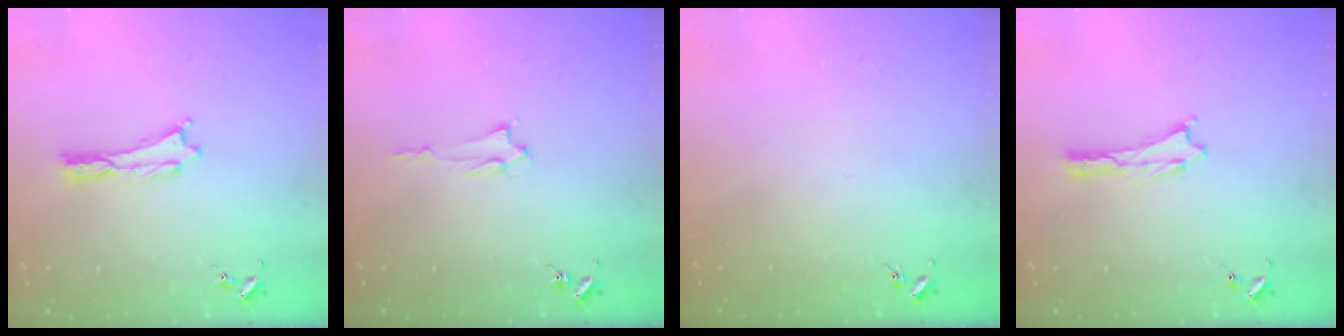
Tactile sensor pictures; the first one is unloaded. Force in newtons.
{"total": 1.3, "press": 1.3, "slide": 0.2}
{"total": 0.0}
{"total": 0.0}